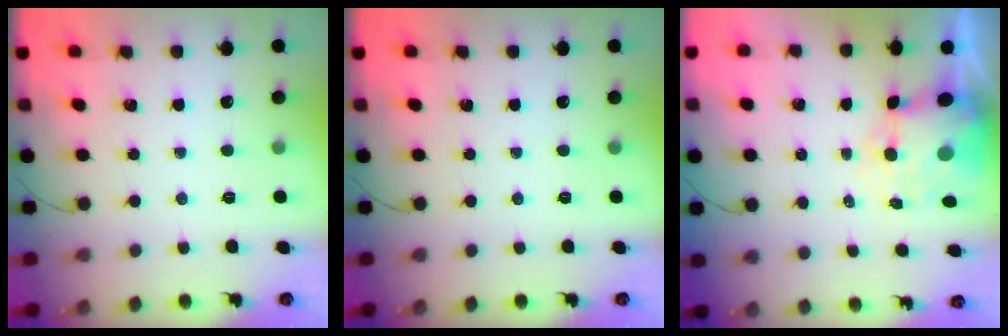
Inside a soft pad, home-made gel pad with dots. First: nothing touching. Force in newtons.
{"total": 0.0}
{"total": 9.0, "press": 8.4, "slide": 3.0}